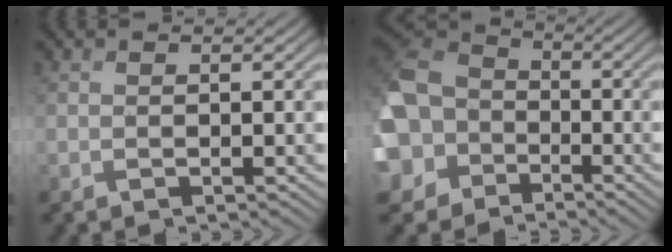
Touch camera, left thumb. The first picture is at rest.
{"total": 13.9, "force": [-4.1, 11.5, 6.6], "torque": [-0.219, -0.031, -0.095]}